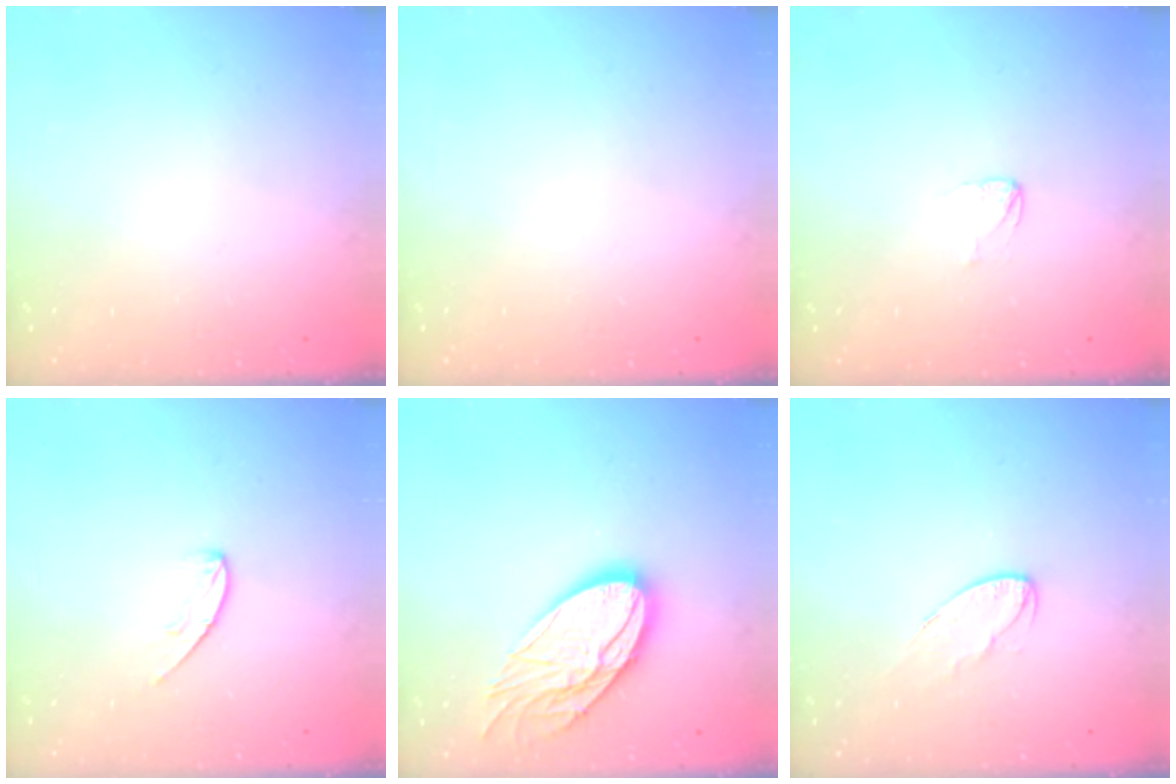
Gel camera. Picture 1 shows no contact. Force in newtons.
{"total": 0.0}
{"total": 3.0, "press": 3.0, "slide": 0.1}
{"total": 6.6, "press": 6.6, "slide": 0.5}
{"total": 17.0, "press": 16.9, "slide": 1.4}
{"total": 5.7, "press": 5.7, "slide": 0.5}